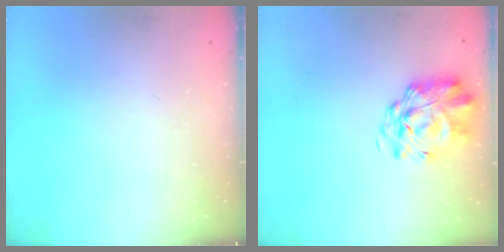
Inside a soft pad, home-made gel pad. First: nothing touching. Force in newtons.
{"total": 2.6, "press": 2.1, "slide": 1.6}